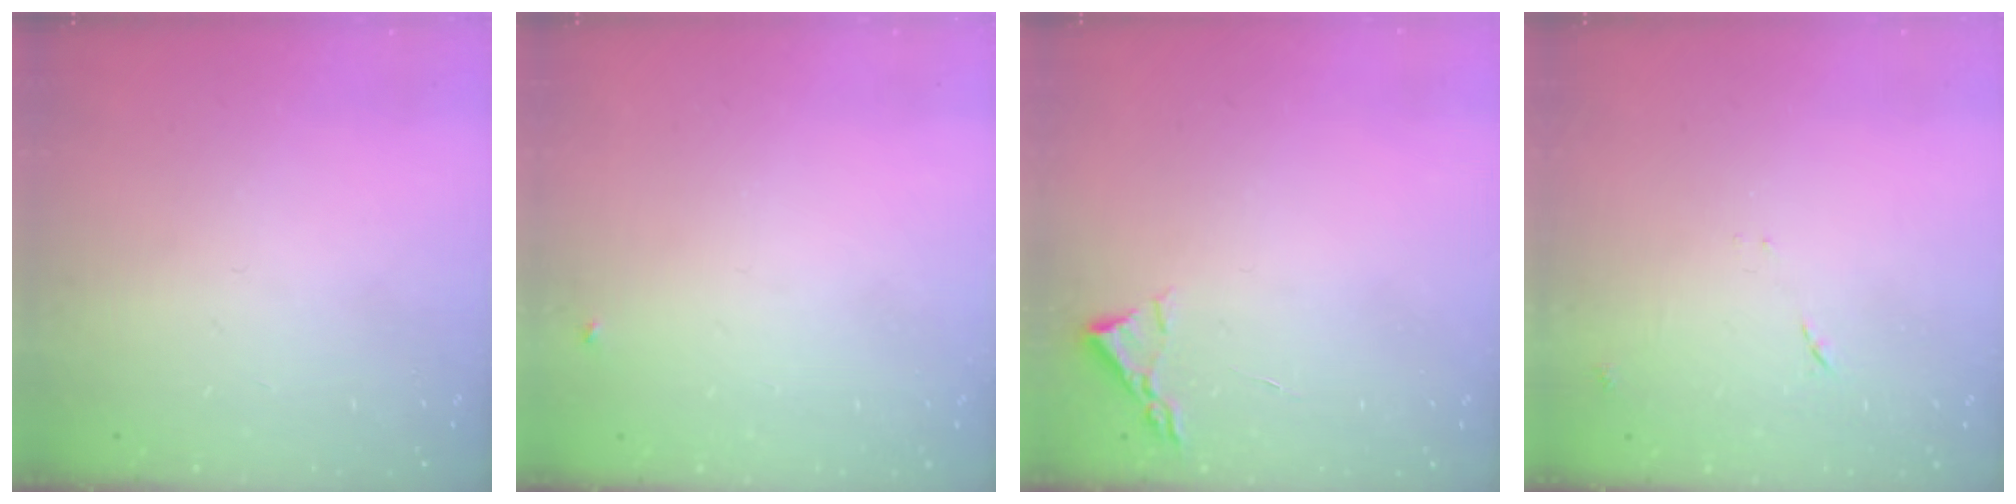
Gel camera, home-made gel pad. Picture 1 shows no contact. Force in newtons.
{"total": 3.5, "press": 3.4, "slide": 0.5}
{"total": 2.2, "press": 2.2, "slide": 0.3}
{"total": 8.5, "press": 8.5, "slide": 0.7}